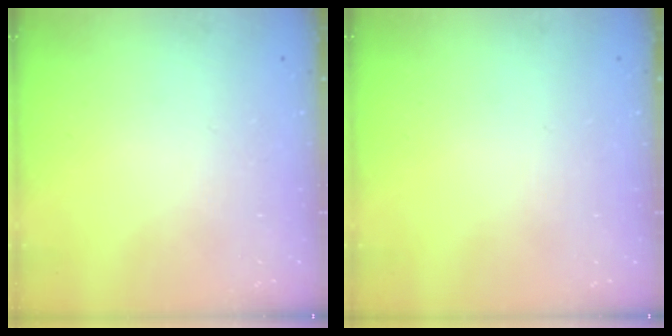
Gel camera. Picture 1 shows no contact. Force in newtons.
{"total": 0.0}